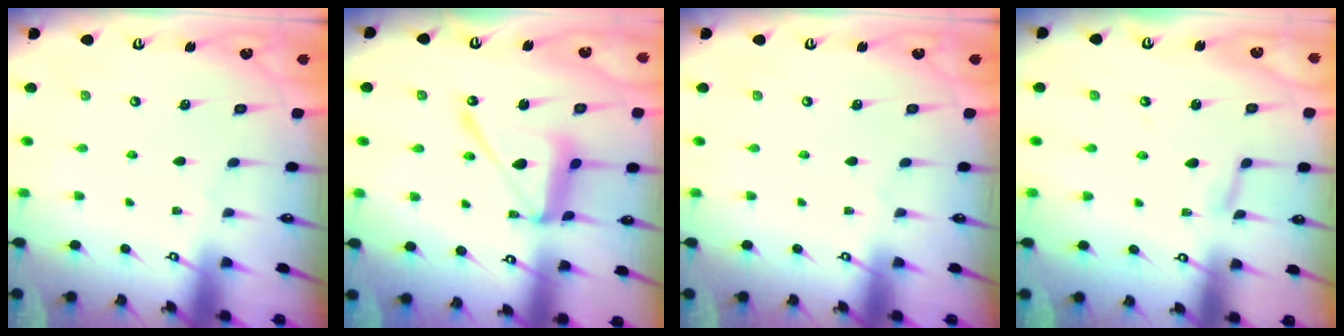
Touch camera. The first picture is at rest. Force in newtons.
{"total": 15.1, "press": 15.0, "slide": 1.3}
{"total": 0.0}
{"total": 3.1, "press": 3.1, "slide": 0.2}